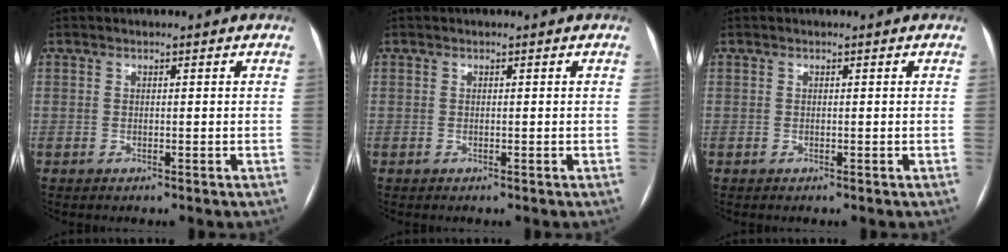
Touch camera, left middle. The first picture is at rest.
{"total": 0.0}
{"total": 0.0}